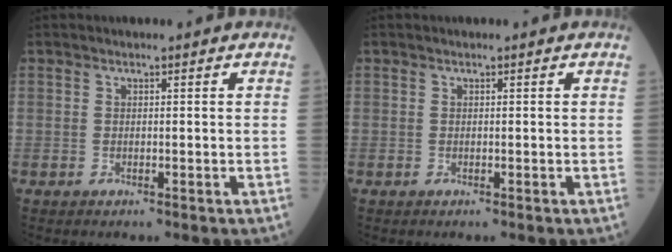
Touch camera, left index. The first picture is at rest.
{"total": 0.0}